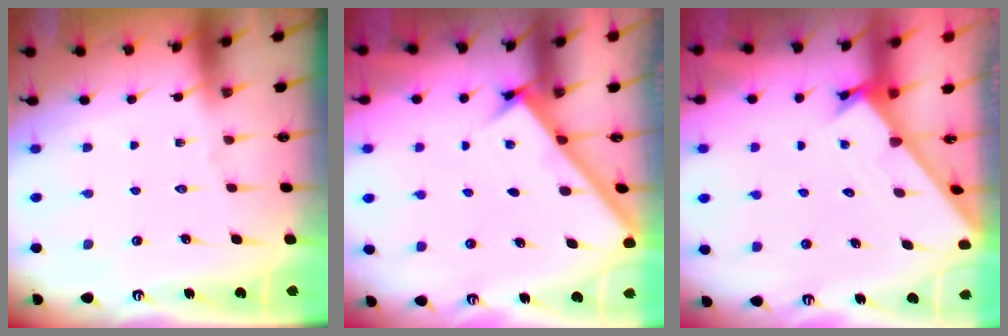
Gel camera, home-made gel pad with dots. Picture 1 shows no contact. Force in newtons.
{"total": 2.9, "press": 2.8, "slide": 0.3}
{"total": 1.8, "press": 1.8, "slide": 0.1}